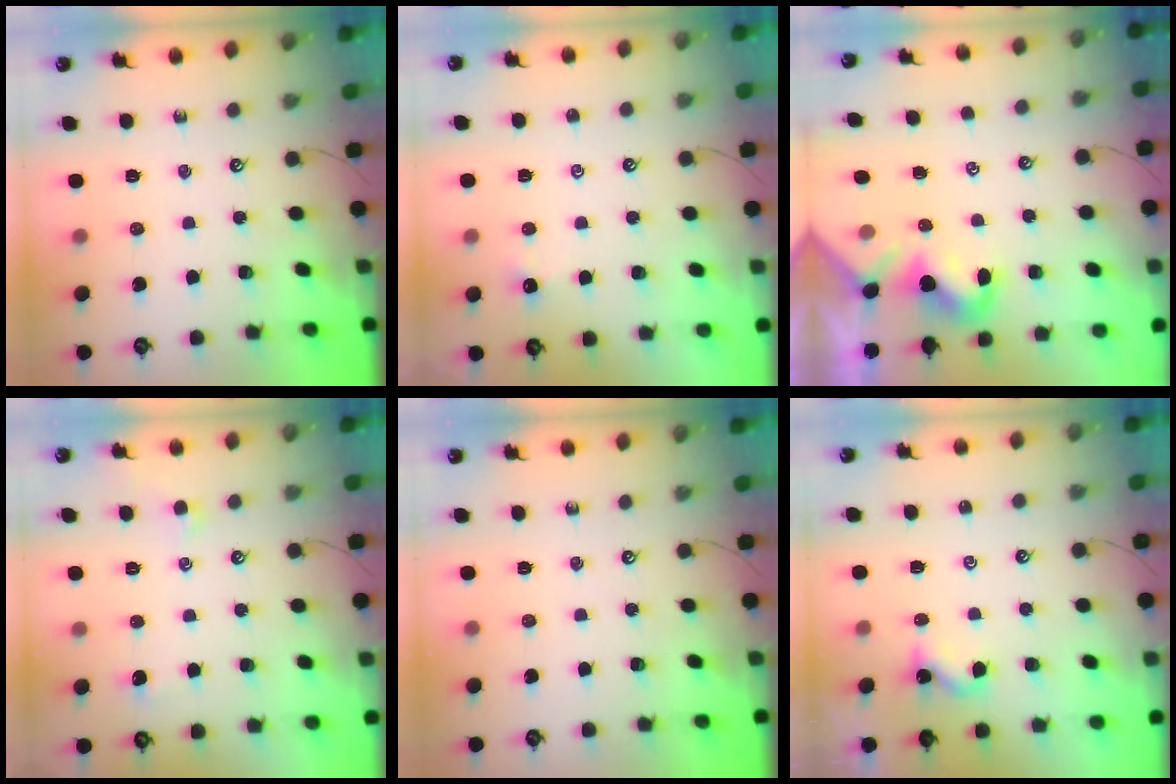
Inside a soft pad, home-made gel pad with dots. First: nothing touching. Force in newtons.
{"total": 0.0}
{"total": 0.7, "press": 0.7, "slide": 0.3}
{"total": 0.9, "press": 0.7, "slide": 0.6}
{"total": 0.0}
{"total": 0.0}